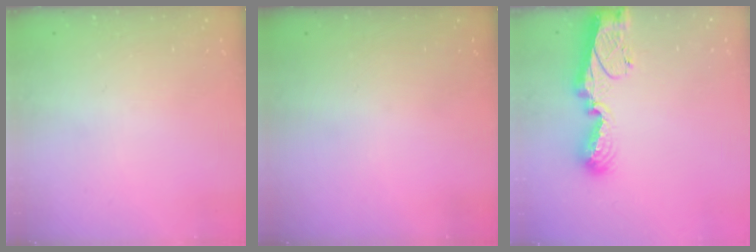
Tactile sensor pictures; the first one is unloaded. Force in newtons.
{"total": 0.0}
{"total": 11.3, "press": 11.2, "slide": 1.0}